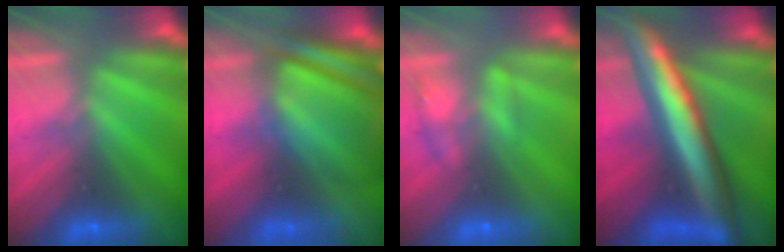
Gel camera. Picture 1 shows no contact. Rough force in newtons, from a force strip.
{"total": 8.0}
{"total": 2.2}
{"total": 6.9}